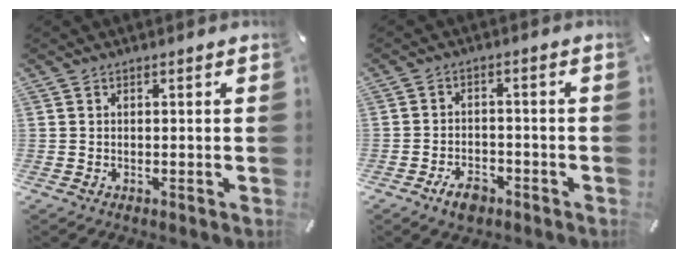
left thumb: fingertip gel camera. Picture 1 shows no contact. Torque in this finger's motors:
{"motor_torque": [0.69, 0.78, 0.02, 0.04, 0.01]}